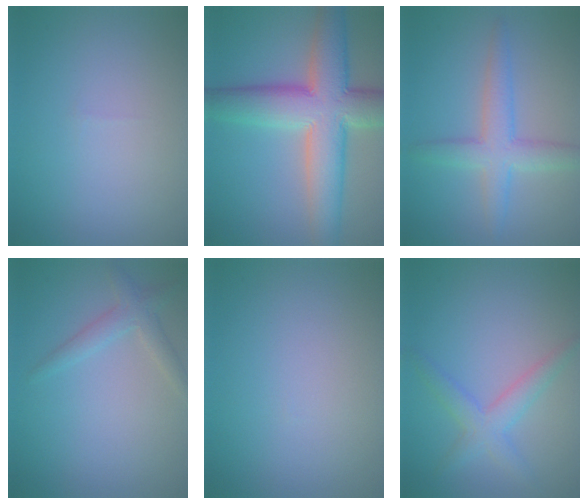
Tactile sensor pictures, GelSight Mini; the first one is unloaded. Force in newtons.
{"total": 10.1, "press": 10.1, "slide": 0.5}
{"total": 4.0, "press": 4.0, "slide": 0.1}
{"total": 1.9, "press": 1.9, "slide": 0.0}
{"total": 0.0}
{"total": 2.9, "press": 2.9, "slide": 0.1}